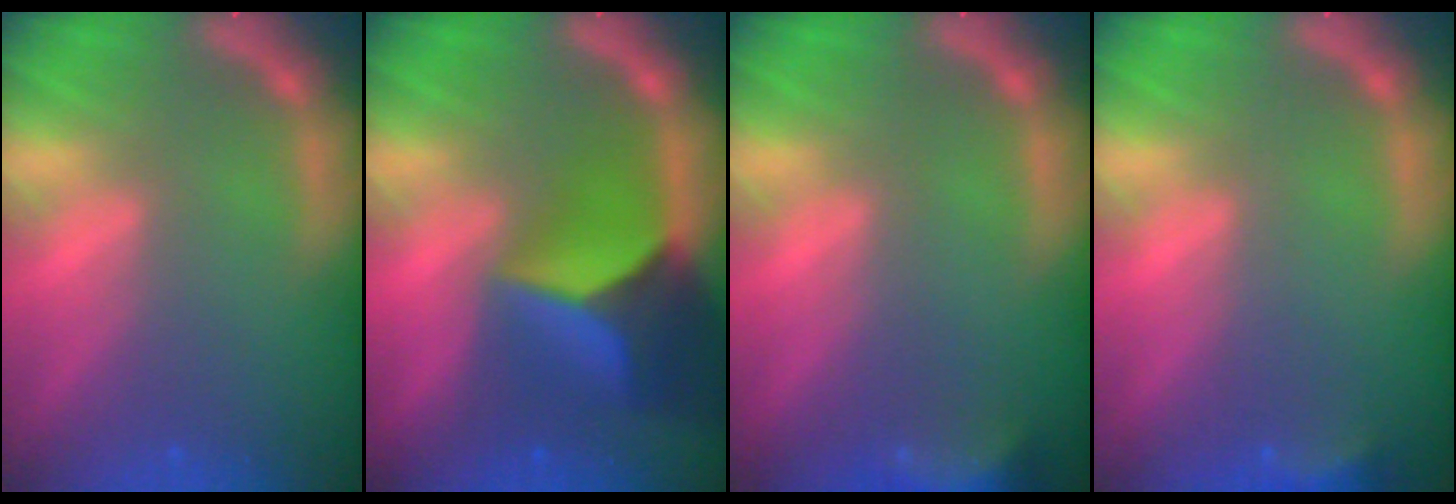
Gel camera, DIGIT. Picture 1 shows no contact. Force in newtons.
{"total": 10.0}
{"total": 5.5}
{"total": 2.4}